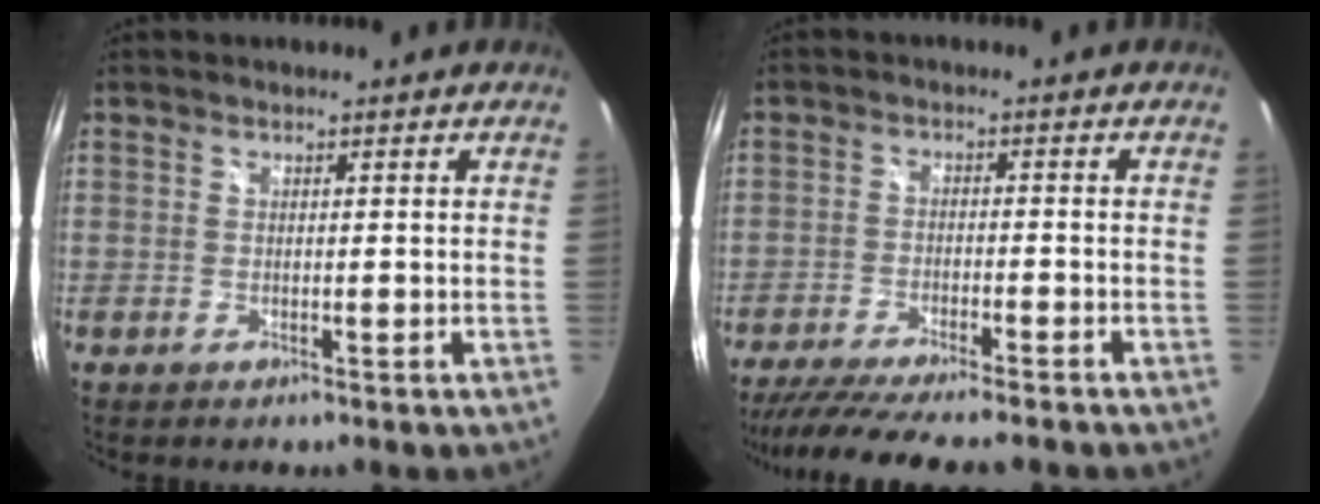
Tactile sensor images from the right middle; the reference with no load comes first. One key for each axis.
{"total": 14.0, "fx": -12.1, "fy": 1.4, "fz": 6.9, "tx": -0.143, "ty": -0.032, "tz": -0.191}